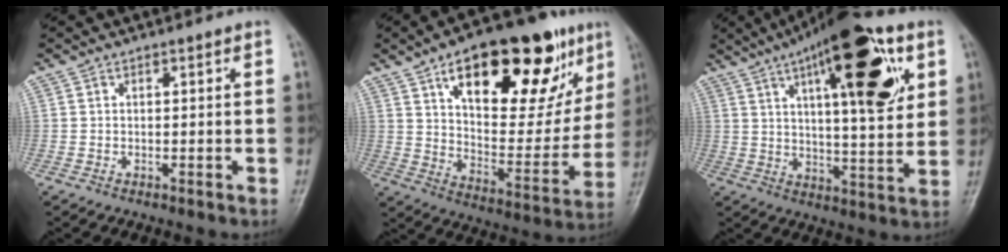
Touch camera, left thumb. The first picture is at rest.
{"total": 28.8, "force": [14.8, 12.8, 21.2], "torque": [-0.262, -0.021, 0.232]}
{"total": 23.3, "force": [9.9, 7.4, 19.7], "torque": [-0.275, -0.014, 0.148]}